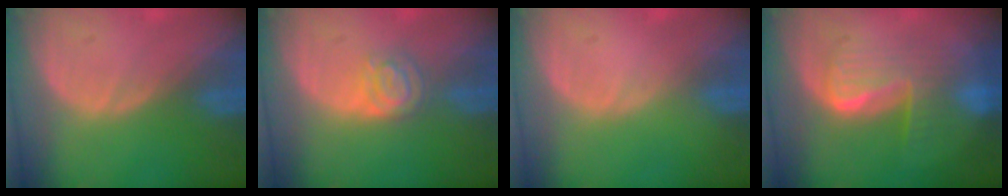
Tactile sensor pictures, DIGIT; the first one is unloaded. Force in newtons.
{"total": 4.5, "press": 3.9, "slide": 2.2}
{"total": 0.0}
{"total": 6.8, "press": 6.8, "slide": 0.2}